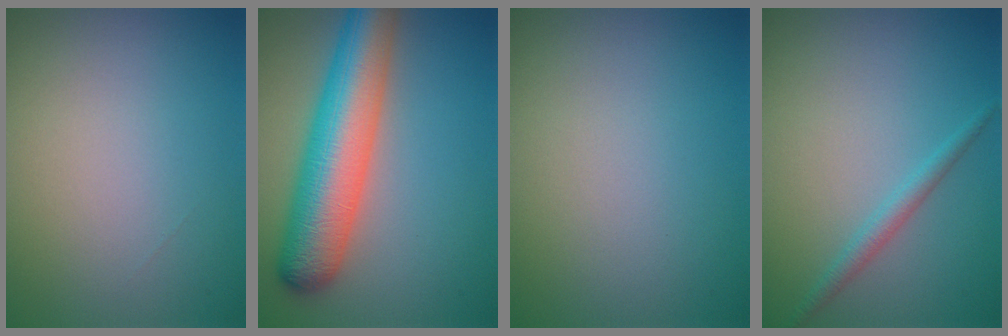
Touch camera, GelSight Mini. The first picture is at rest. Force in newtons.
{"total": 9.0, "press": 8.9, "slide": 0.3}
{"total": 0.0}
{"total": 1.6, "press": 1.6, "slide": 0.1}